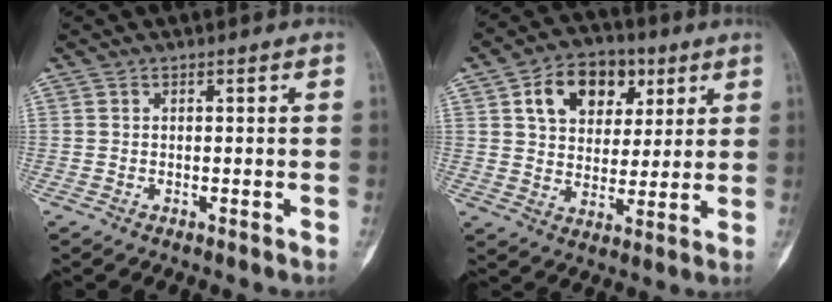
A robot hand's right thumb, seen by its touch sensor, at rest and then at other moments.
{"total": 13.3, "force": [5.3, 9.4, 7.8], "torque": [-0.084, -0.006, 0.086]}